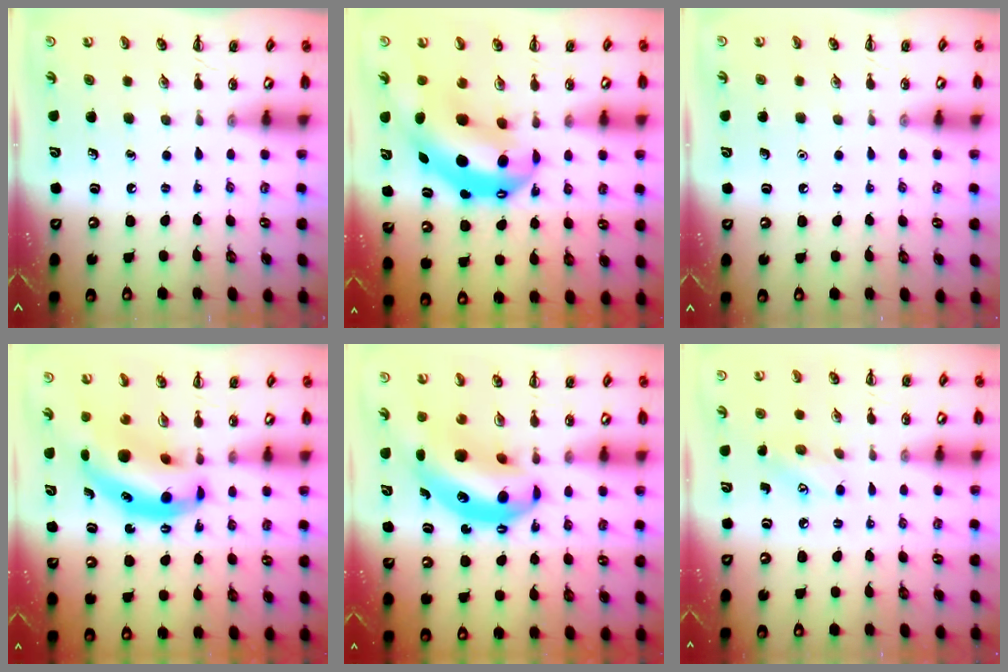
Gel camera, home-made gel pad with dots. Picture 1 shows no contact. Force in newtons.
{"total": 12.5, "press": 12.1, "slide": 3.1}
{"total": 1.5, "press": 1.5, "slide": 0.1}
{"total": 10.8, "press": 10.4, "slide": 2.9}
{"total": 11.6, "press": 11.1, "slide": 3.3}
{"total": 6.2, "press": 6.1, "slide": 1.2}